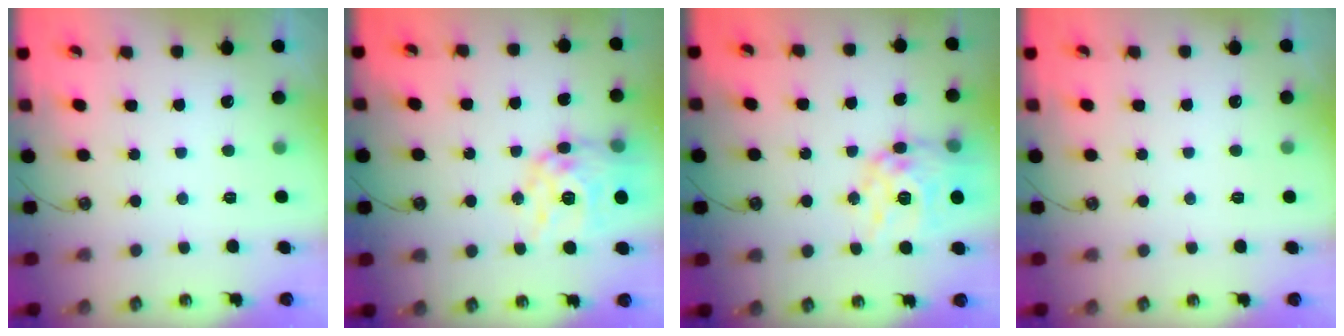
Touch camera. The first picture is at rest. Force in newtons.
{"total": 14.8, "press": 14.8, "slide": 1.2}
{"total": 14.8, "press": 14.8, "slide": 1.2}
{"total": 0.0}